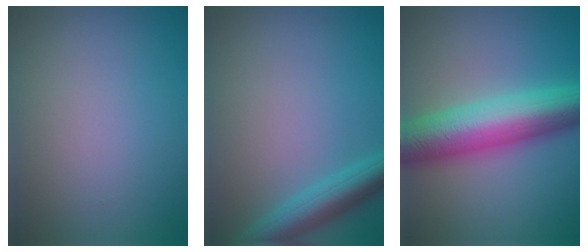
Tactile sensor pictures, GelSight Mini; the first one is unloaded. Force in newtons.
{"total": 4.4, "press": 4.4, "slide": 0.3}
{"total": 9.9, "press": 9.9, "slide": 0.1}